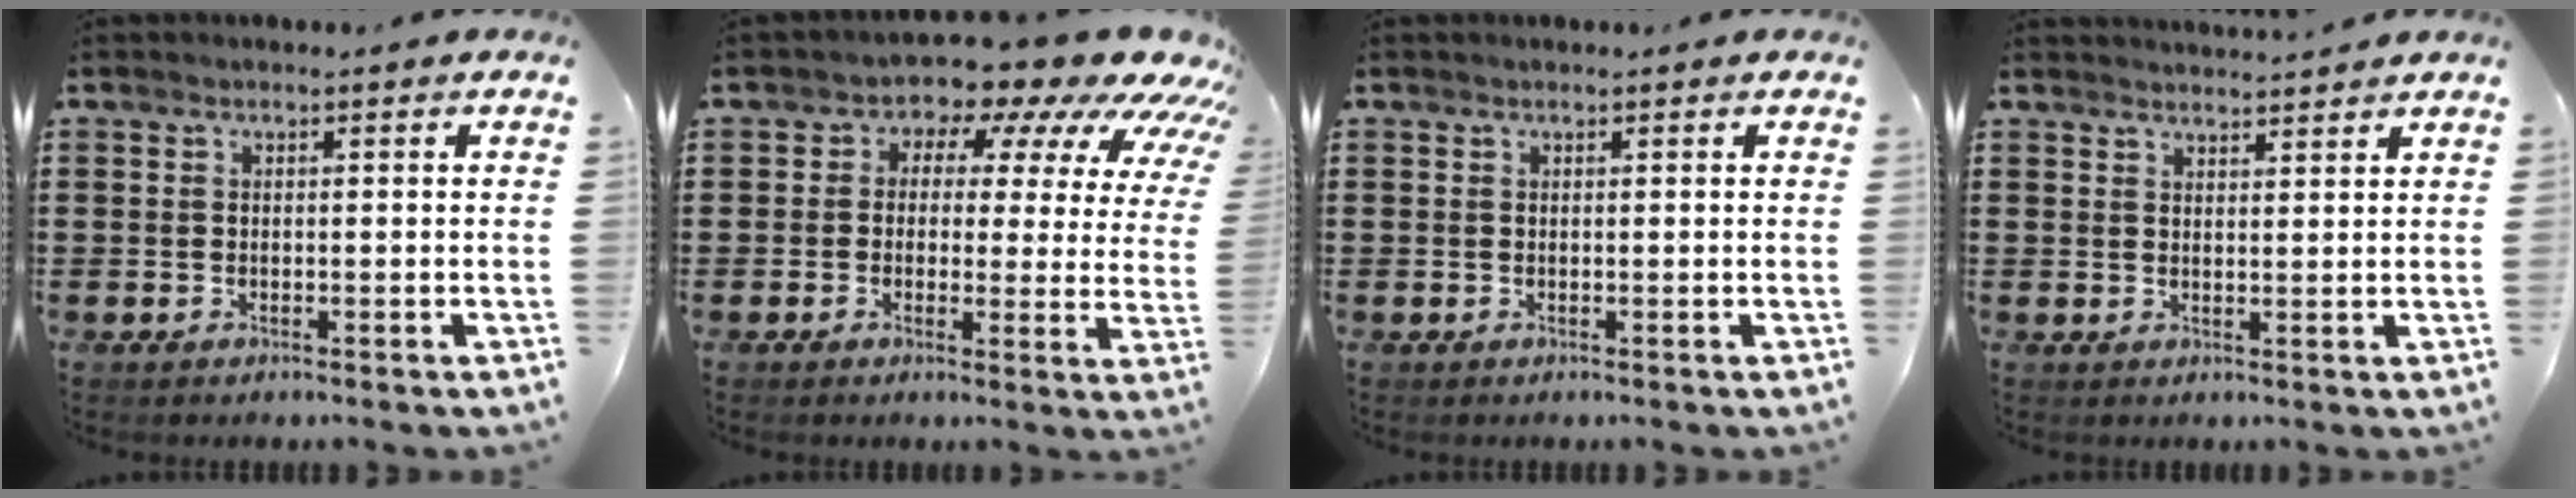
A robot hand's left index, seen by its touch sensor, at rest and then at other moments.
{"total": 7.2, "force": [5.6, 3.4, 3.0], "torque": [-0.061, -0.052, 0.088]}
{"total": 0.0}
{"total": 2.2, "force": [2.2, -0.2, 0.0], "torque": [-0.005, -0.006, 0.043]}